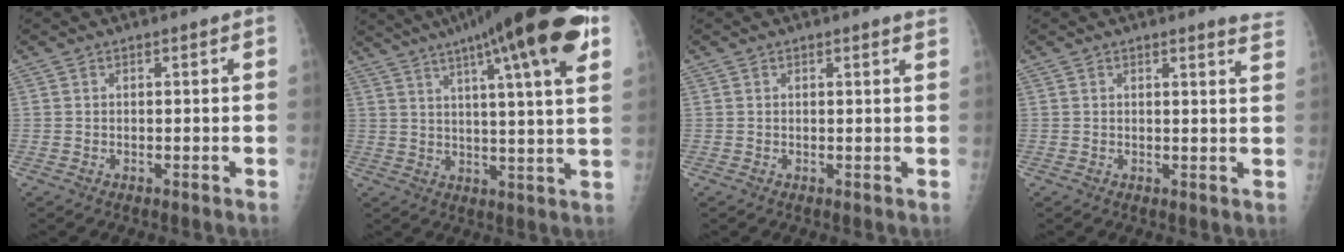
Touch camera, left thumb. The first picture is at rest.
{"total": 22.8, "force": [11.6, 3.1, 19.4], "torque": [-0.292, 0.000, 0.159]}
{"total": 1.8, "force": [1.6, -0.2, 0.9], "torque": [-0.012, -0.006, 0.014]}
{"total": 4.3, "force": [3.9, 0.1, 1.9], "torque": [-0.021, -0.024, 0.028]}